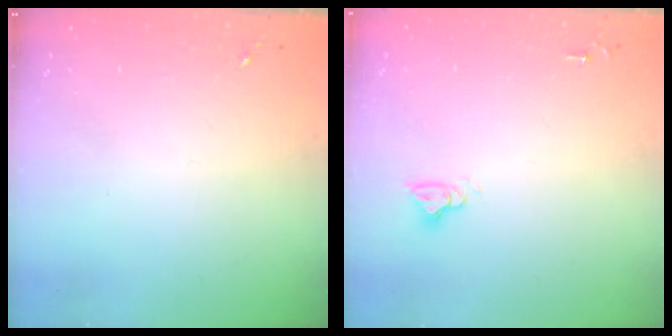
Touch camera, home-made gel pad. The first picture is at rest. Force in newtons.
{"total": 4.8, "press": 4.8, "slide": 0.3}